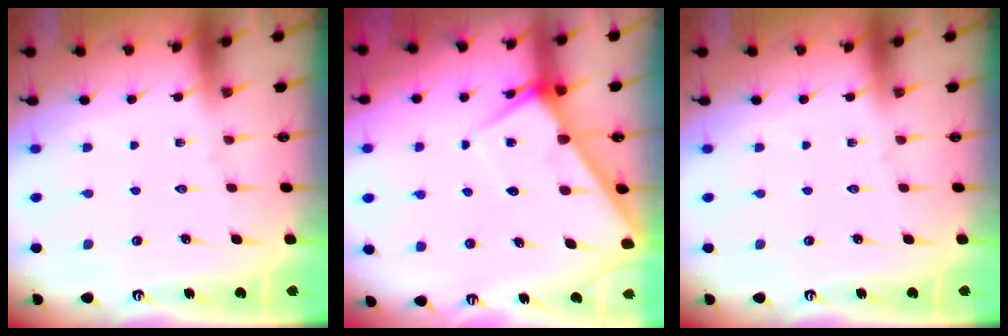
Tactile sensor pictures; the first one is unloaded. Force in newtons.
{"total": 5.7, "press": 5.7, "slide": 0.4}
{"total": 0.0}